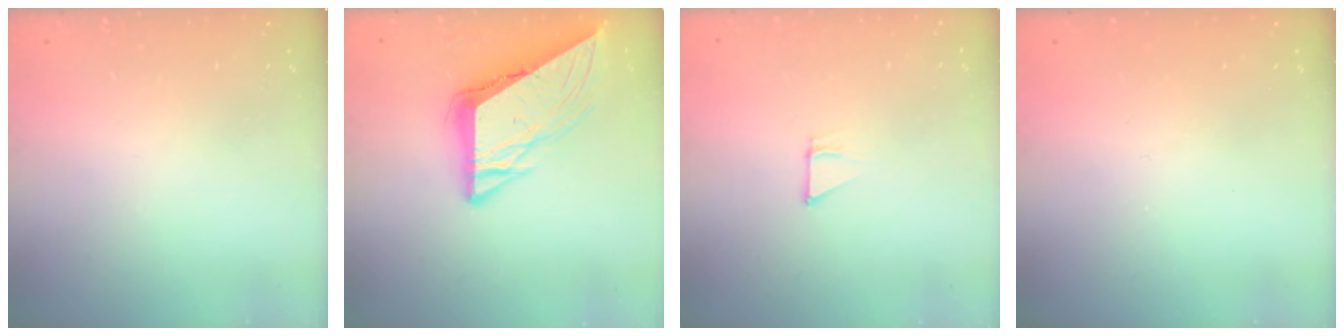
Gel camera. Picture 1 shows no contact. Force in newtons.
{"total": 12.0, "press": 12.0, "slide": 1.3}
{"total": 4.9, "press": 4.9, "slide": 0.3}
{"total": 0.0}